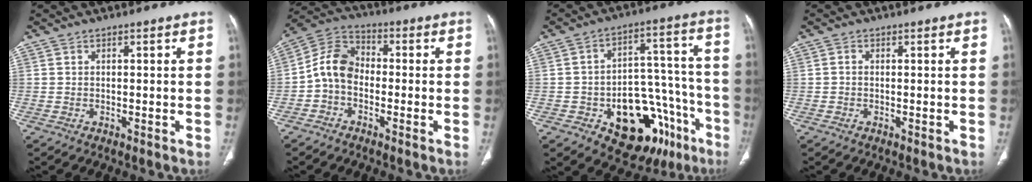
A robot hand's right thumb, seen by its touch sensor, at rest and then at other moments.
{"total": 8.4, "force": [-1.7, 6.2, 5.3], "torque": [-0.087, 0.033, -0.050]}
{"total": 21.5, "force": [-10.4, 12.3, 14.2], "torque": [-0.131, 0.087, -0.134]}
{"total": 0.6, "force": [-0.1, 0.5, 0.4], "torque": [-0.006, 0.001, -0.005]}